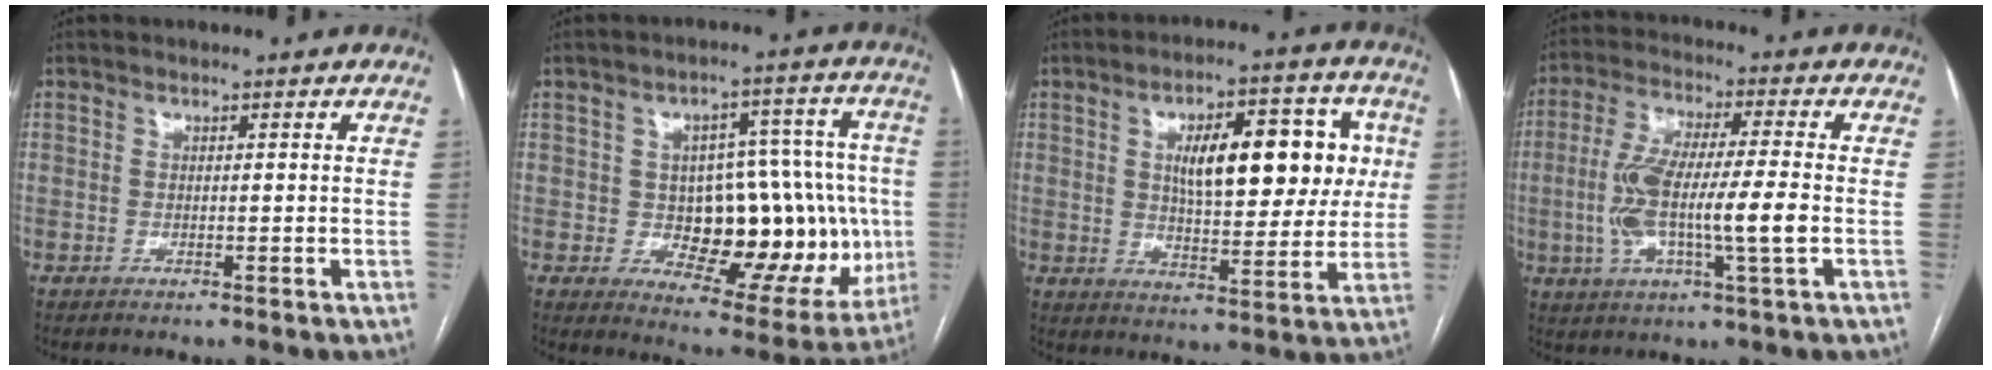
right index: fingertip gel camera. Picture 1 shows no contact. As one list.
[{"total": 19.0, "force": [-1.9, 8.8, 16.7], "torque": [-0.198, 0.029, -0.005]}, {"total": 15.0, "force": [3.3, 6.2, 13.2], "torque": [-0.185, 0.033, 0.054]}, {"total": 12.6, "force": [-1.7, 1.6, 12.4], "torque": [-0.249, 0.008, -0.032]}]